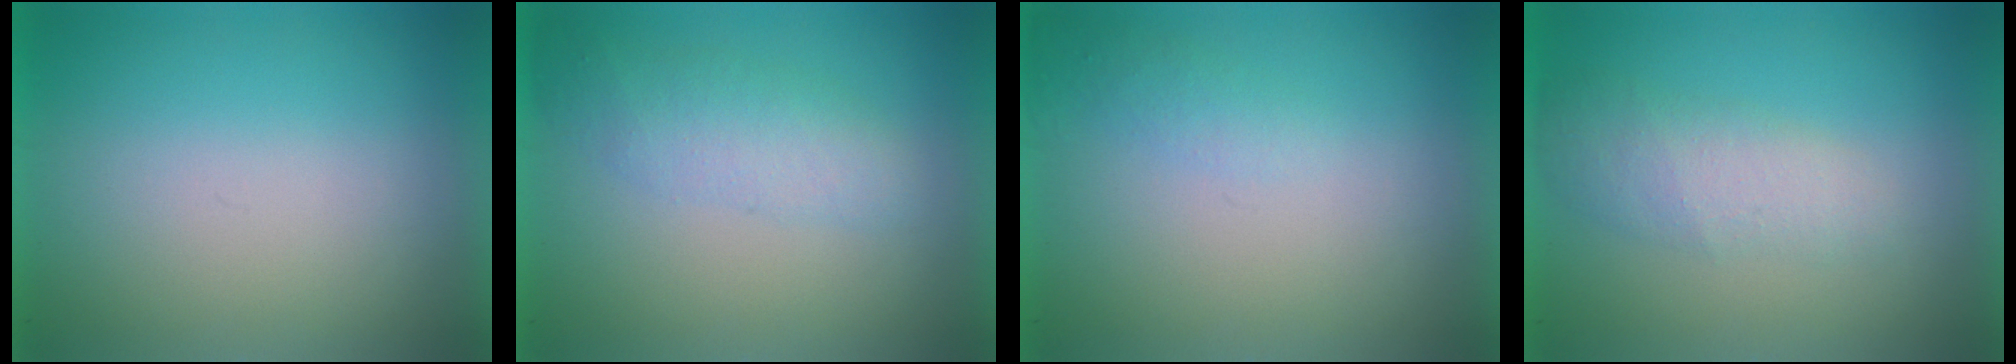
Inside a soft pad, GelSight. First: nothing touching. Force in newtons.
{"total": 2.3}
{"total": 1.3}
{"total": 2.3}